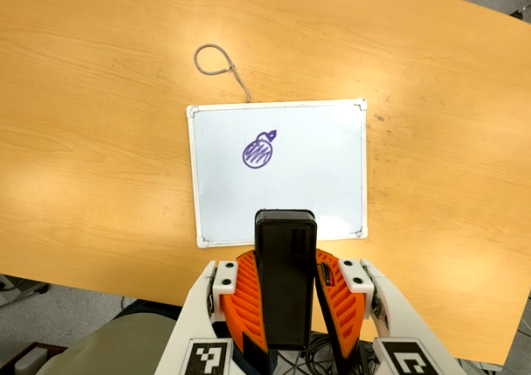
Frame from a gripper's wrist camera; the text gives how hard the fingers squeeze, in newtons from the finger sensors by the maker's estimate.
{"total": 9.9, "left": 8.2, "right": 11.6}